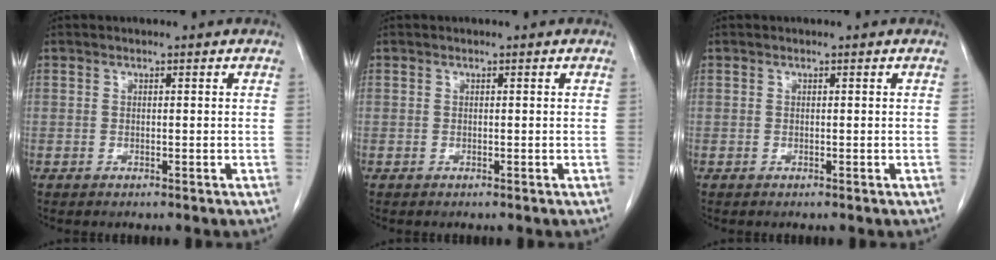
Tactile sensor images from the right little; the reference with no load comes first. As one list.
[{"total": 0.0}, {"total": 0.0}]